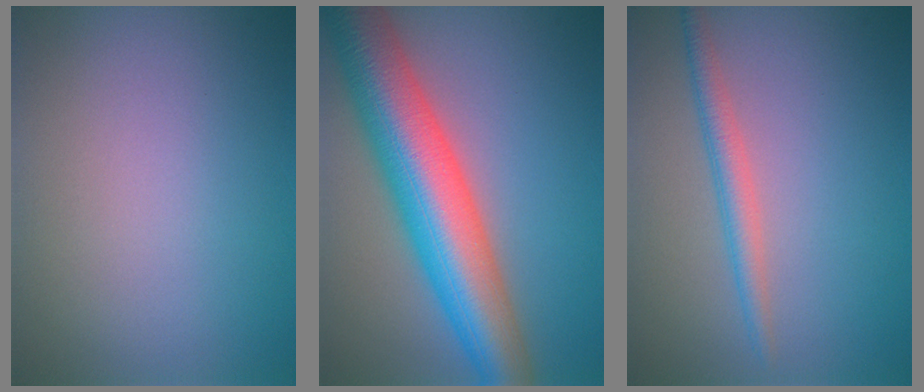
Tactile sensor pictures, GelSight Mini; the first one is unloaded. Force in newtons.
{"total": 11.5, "press": 11.5, "slide": 0.3}
{"total": 2.3, "press": 2.3, "slide": 0.1}